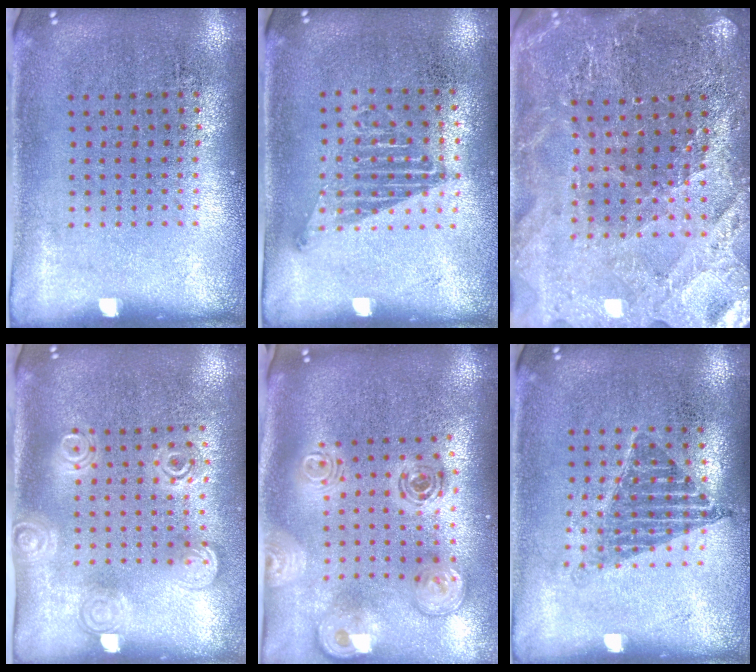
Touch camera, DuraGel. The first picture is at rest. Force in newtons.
{"total": 1.1, "press": 1.0, "slide": 0.4}
{"total": 3.0, "press": 2.9, "slide": 0.4}
{"total": 1.7, "press": 1.4, "slide": 1.0}
{"total": 2.3, "press": 1.8, "slide": 1.4}
{"total": 1.1, "press": 1.0, "slide": 0.6}